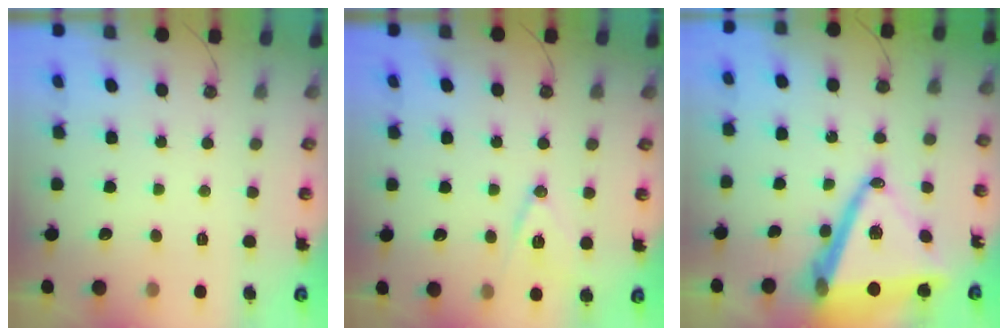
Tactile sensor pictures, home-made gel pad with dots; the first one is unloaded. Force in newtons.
{"total": 11.9, "press": 11.4, "slide": 3.3}
{"total": 21.6, "press": 21.2, "slide": 3.9}